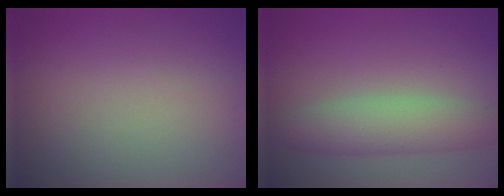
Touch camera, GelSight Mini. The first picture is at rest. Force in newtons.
{"total": 4.3, "press": 4.3, "slide": 0.1}